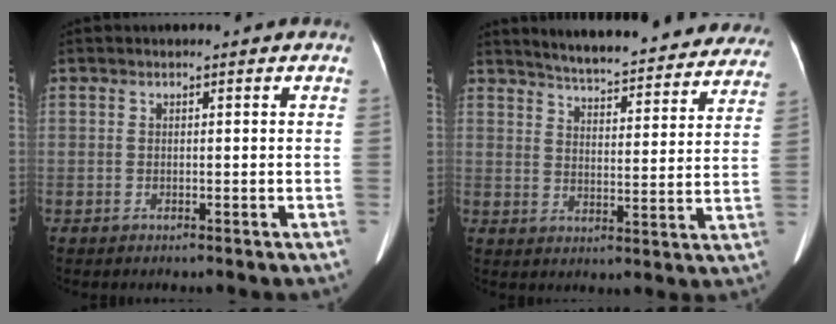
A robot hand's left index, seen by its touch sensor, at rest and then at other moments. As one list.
[{"total": 25.1, "force": [23.1, 4.5, 8.8], "torque": [-0.120, -0.041, 0.282]}]